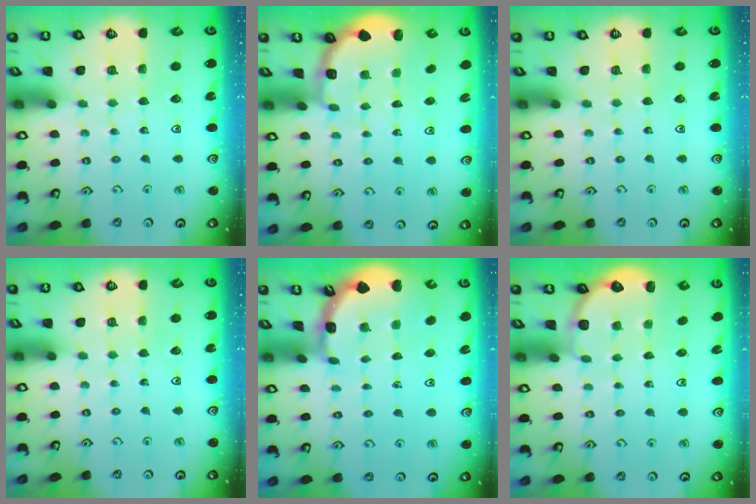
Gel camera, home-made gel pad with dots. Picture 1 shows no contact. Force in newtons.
{"total": 1.8, "press": 1.6, "slide": 0.7}
{"total": 0.0}
{"total": 0.0}
{"total": 1.7, "press": 1.7, "slide": 0.1}
{"total": 2.2, "press": 1.1, "slide": 1.9}